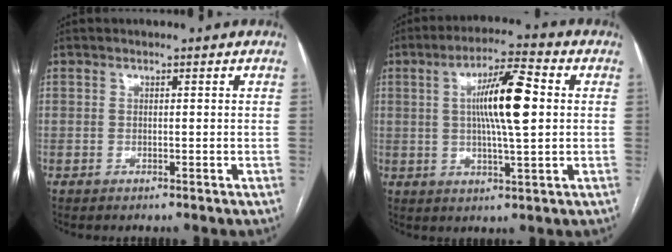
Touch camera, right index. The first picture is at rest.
{"total": 10.8, "force": [1.4, 1.1, 10.7], "torque": [-0.188, 0.010, 0.022]}